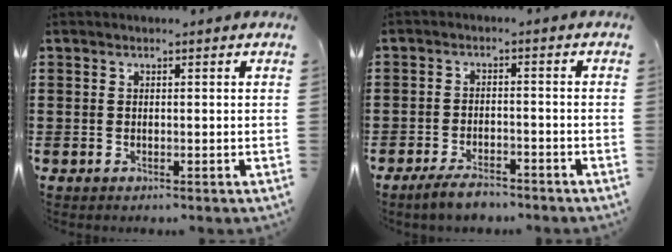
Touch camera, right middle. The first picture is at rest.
{"total": 3.7, "force": [-3.2, 0.9, 1.6], "torque": [-0.032, 0.005, -0.065]}